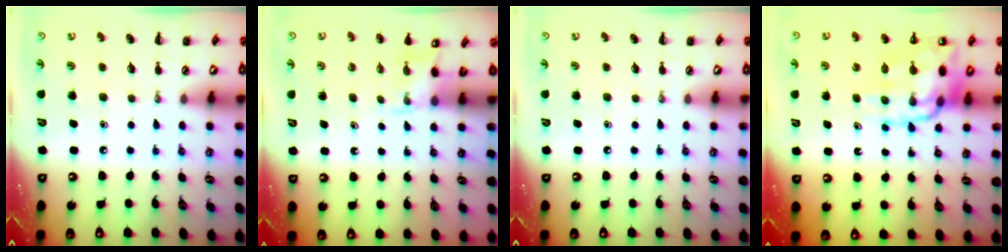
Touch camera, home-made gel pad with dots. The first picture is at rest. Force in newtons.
{"total": 2.5, "press": 2.4, "slide": 0.9}
{"total": 0.0}
{"total": 14.7, "press": 14.3, "slide": 3.5}